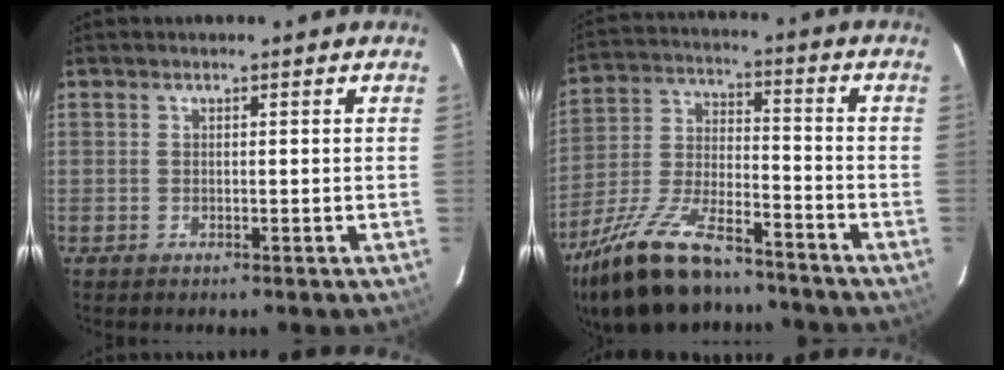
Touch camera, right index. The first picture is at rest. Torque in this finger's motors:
{"motor_torque": [1.24, -0.90, 0.76, 0.15]}